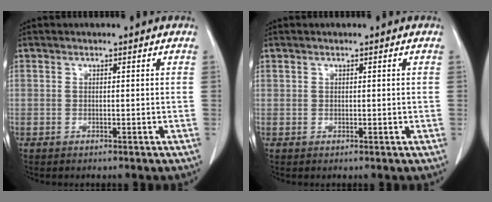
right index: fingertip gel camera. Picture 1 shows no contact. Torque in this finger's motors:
{"motor_torque": [-0.19, 0.06, -0.02, -0.01]}